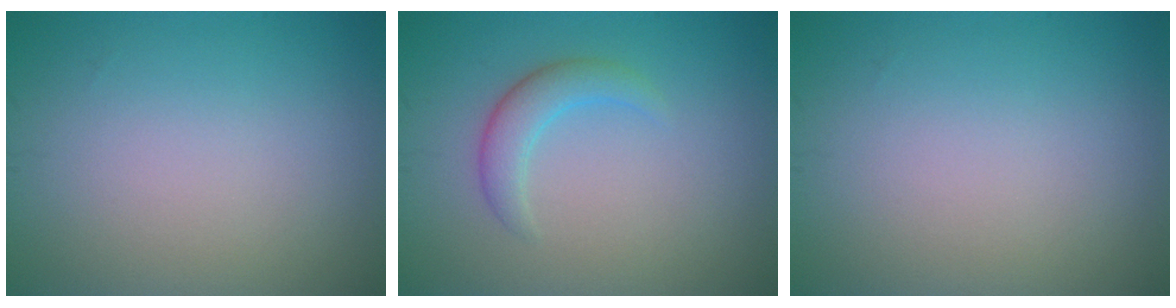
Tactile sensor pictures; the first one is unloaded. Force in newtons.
{"total": 2.5, "press": 2.4, "slide": 0.2}
{"total": 0.0}